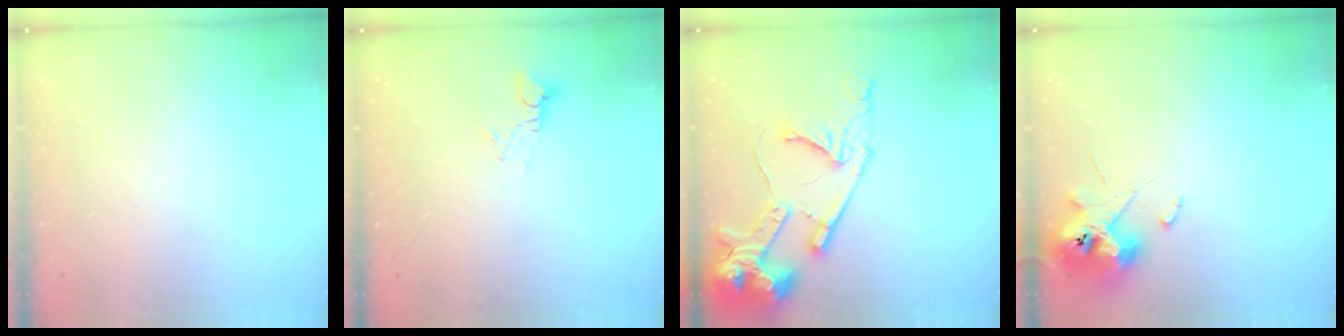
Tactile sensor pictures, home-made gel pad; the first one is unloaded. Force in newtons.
{"total": 2.7, "press": 2.7, "slide": 0.3}
{"total": 18.6, "press": 18.5, "slide": 2.1}
{"total": 12.0, "press": 11.8, "slide": 1.6}